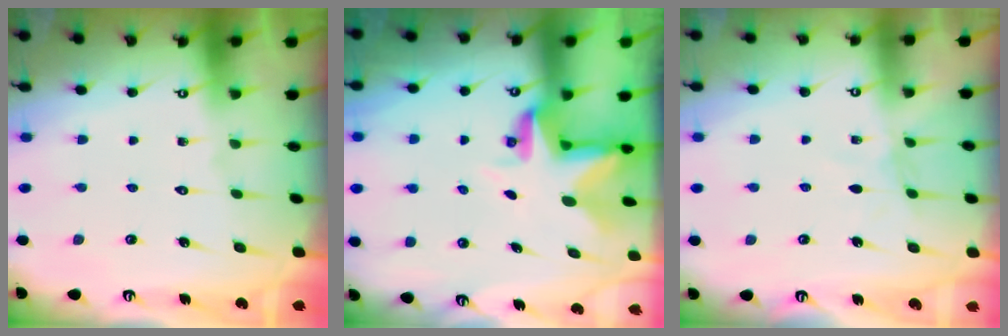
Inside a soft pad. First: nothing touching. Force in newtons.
{"total": 4.3, "press": 4.3, "slide": 0.1}
{"total": 3.0, "press": 2.9, "slide": 0.4}